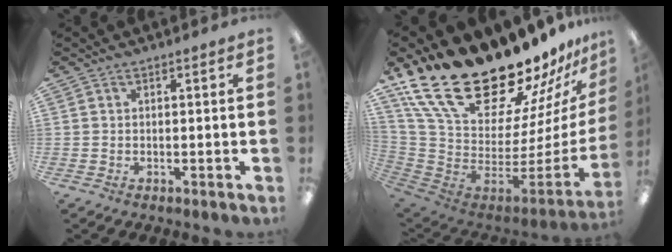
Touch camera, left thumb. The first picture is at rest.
{"total": 28.8, "force": [22.2, 10.4, 15.2], "torque": [-0.273, -0.182, 0.421]}